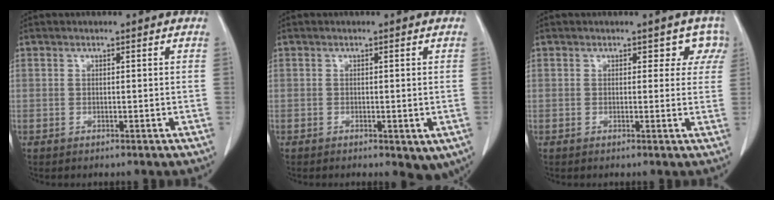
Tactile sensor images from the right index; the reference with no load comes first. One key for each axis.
{"total": 4.3, "fx": -1.8, "fy": 2.0, "fz": 3.4, "tx": -0.034, "ty": -0.008, "tz": -0.019}
{"total": 3.1, "fx": 1.9, "fy": 2.3, "fz": 1.0, "tx": 0.017, "ty": 0.000, "tz": 0.003}